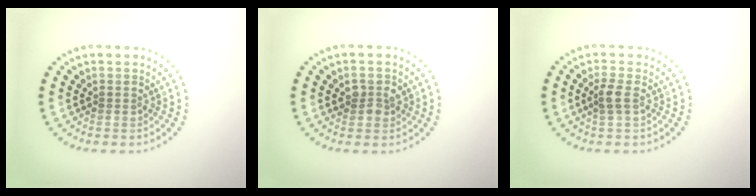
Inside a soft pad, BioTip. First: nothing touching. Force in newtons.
{"total": 1.7, "press": 1.6, "slide": 0.4}
{"total": 1.3, "press": 1.2, "slide": 0.5}